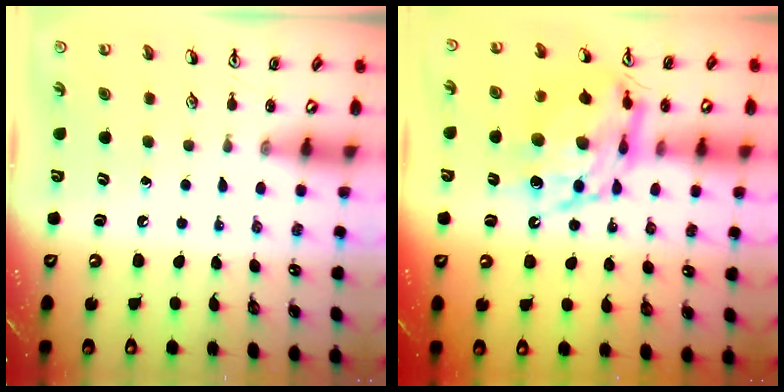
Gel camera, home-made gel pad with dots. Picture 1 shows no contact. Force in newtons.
{"total": 14.7, "press": 14.6, "slide": 1.5}